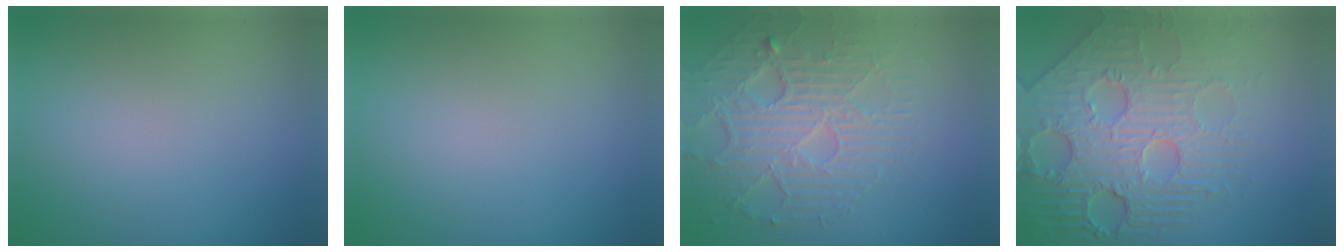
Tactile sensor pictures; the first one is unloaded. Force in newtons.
{"total": 0.0}
{"total": 5.8, "press": 4.6, "slide": 3.5}
{"total": 8.7, "press": 6.0, "slide": 6.3}